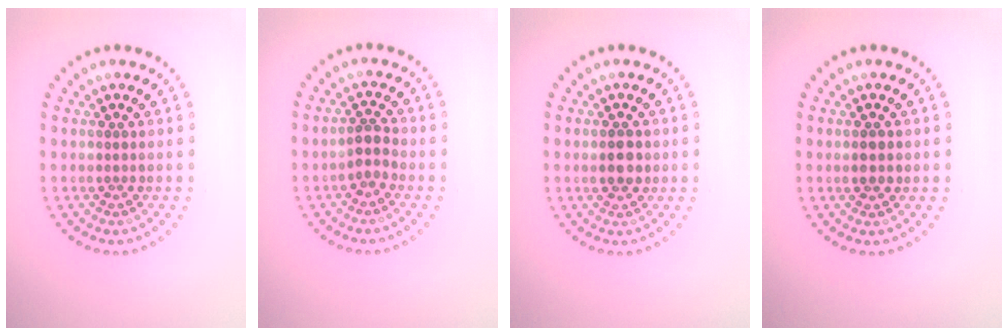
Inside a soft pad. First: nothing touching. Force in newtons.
{"total": 1.8, "press": 1.4, "slide": 1.1}
{"total": 2.0, "press": 2.0, "slide": 0.1}
{"total": 1.3, "press": 1.3, "slide": 0.1}